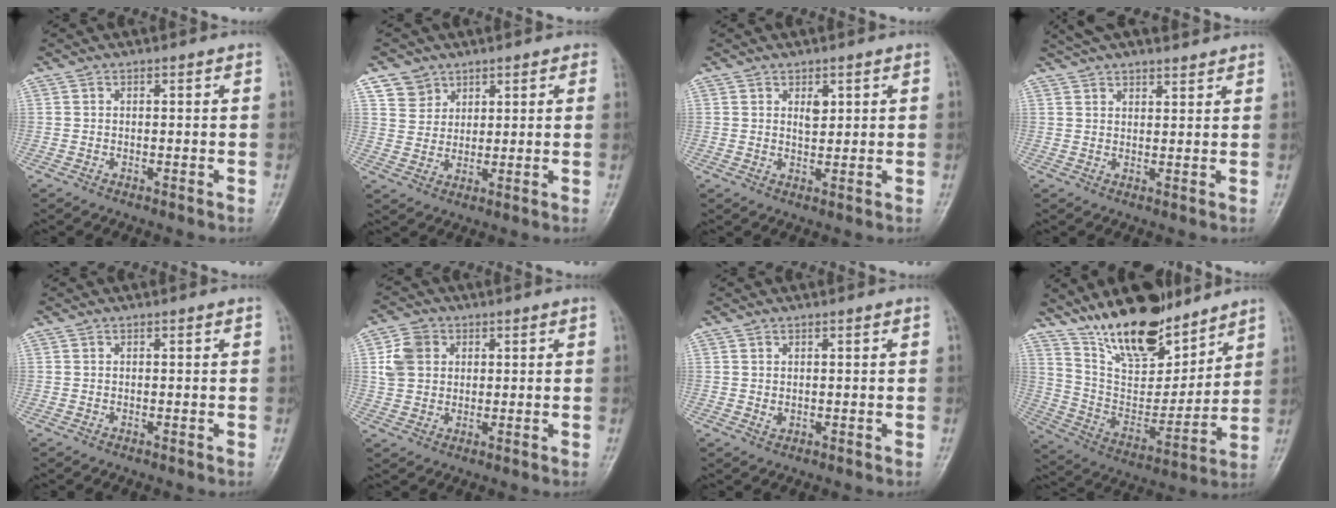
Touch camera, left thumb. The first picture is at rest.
{"total": 6.2, "force": [3.7, 4.9, 0.3], "torque": [0.035, -0.026, 0.067]}
{"total": 2.5, "force": [1.1, 1.5, 1.7], "torque": [-0.017, -0.008, 0.020]}
{"total": 9.1, "force": [7.6, 2.7, 4.2], "torque": [-0.046, 0.008, 0.127]}
{"total": 0.0}
{"total": 6.3, "force": [1.7, 5.2, 3.1], "torque": [-0.042, 0.002, 0.032]}
{"total": 1.2, "force": [0.5, 0.7, 0.9], "torque": [-0.015, -0.003, 0.013]}
{"total": 19.2, "force": [14.4, 7.4, 10.2], "torque": [-0.121, -0.083, 0.261]}